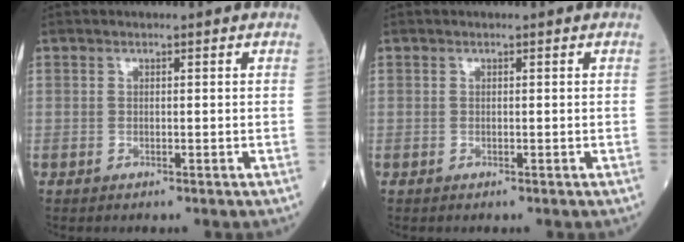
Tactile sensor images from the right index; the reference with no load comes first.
{"total": 0.0}